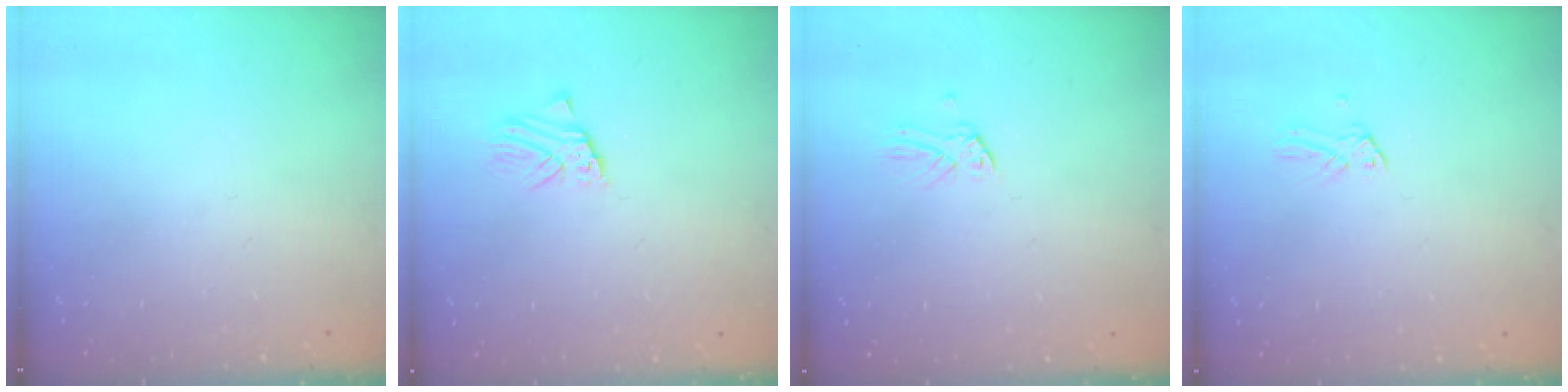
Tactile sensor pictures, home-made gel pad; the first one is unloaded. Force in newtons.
{"total": 1.8, "press": 1.8, "slide": 0.2}
{"total": 0.0}
{"total": 0.0}